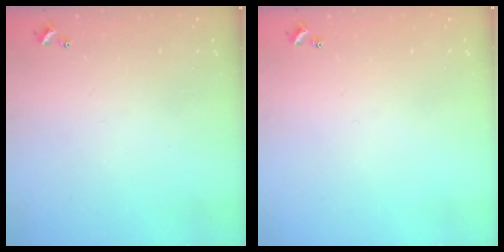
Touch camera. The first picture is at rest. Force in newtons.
{"total": 0.0}